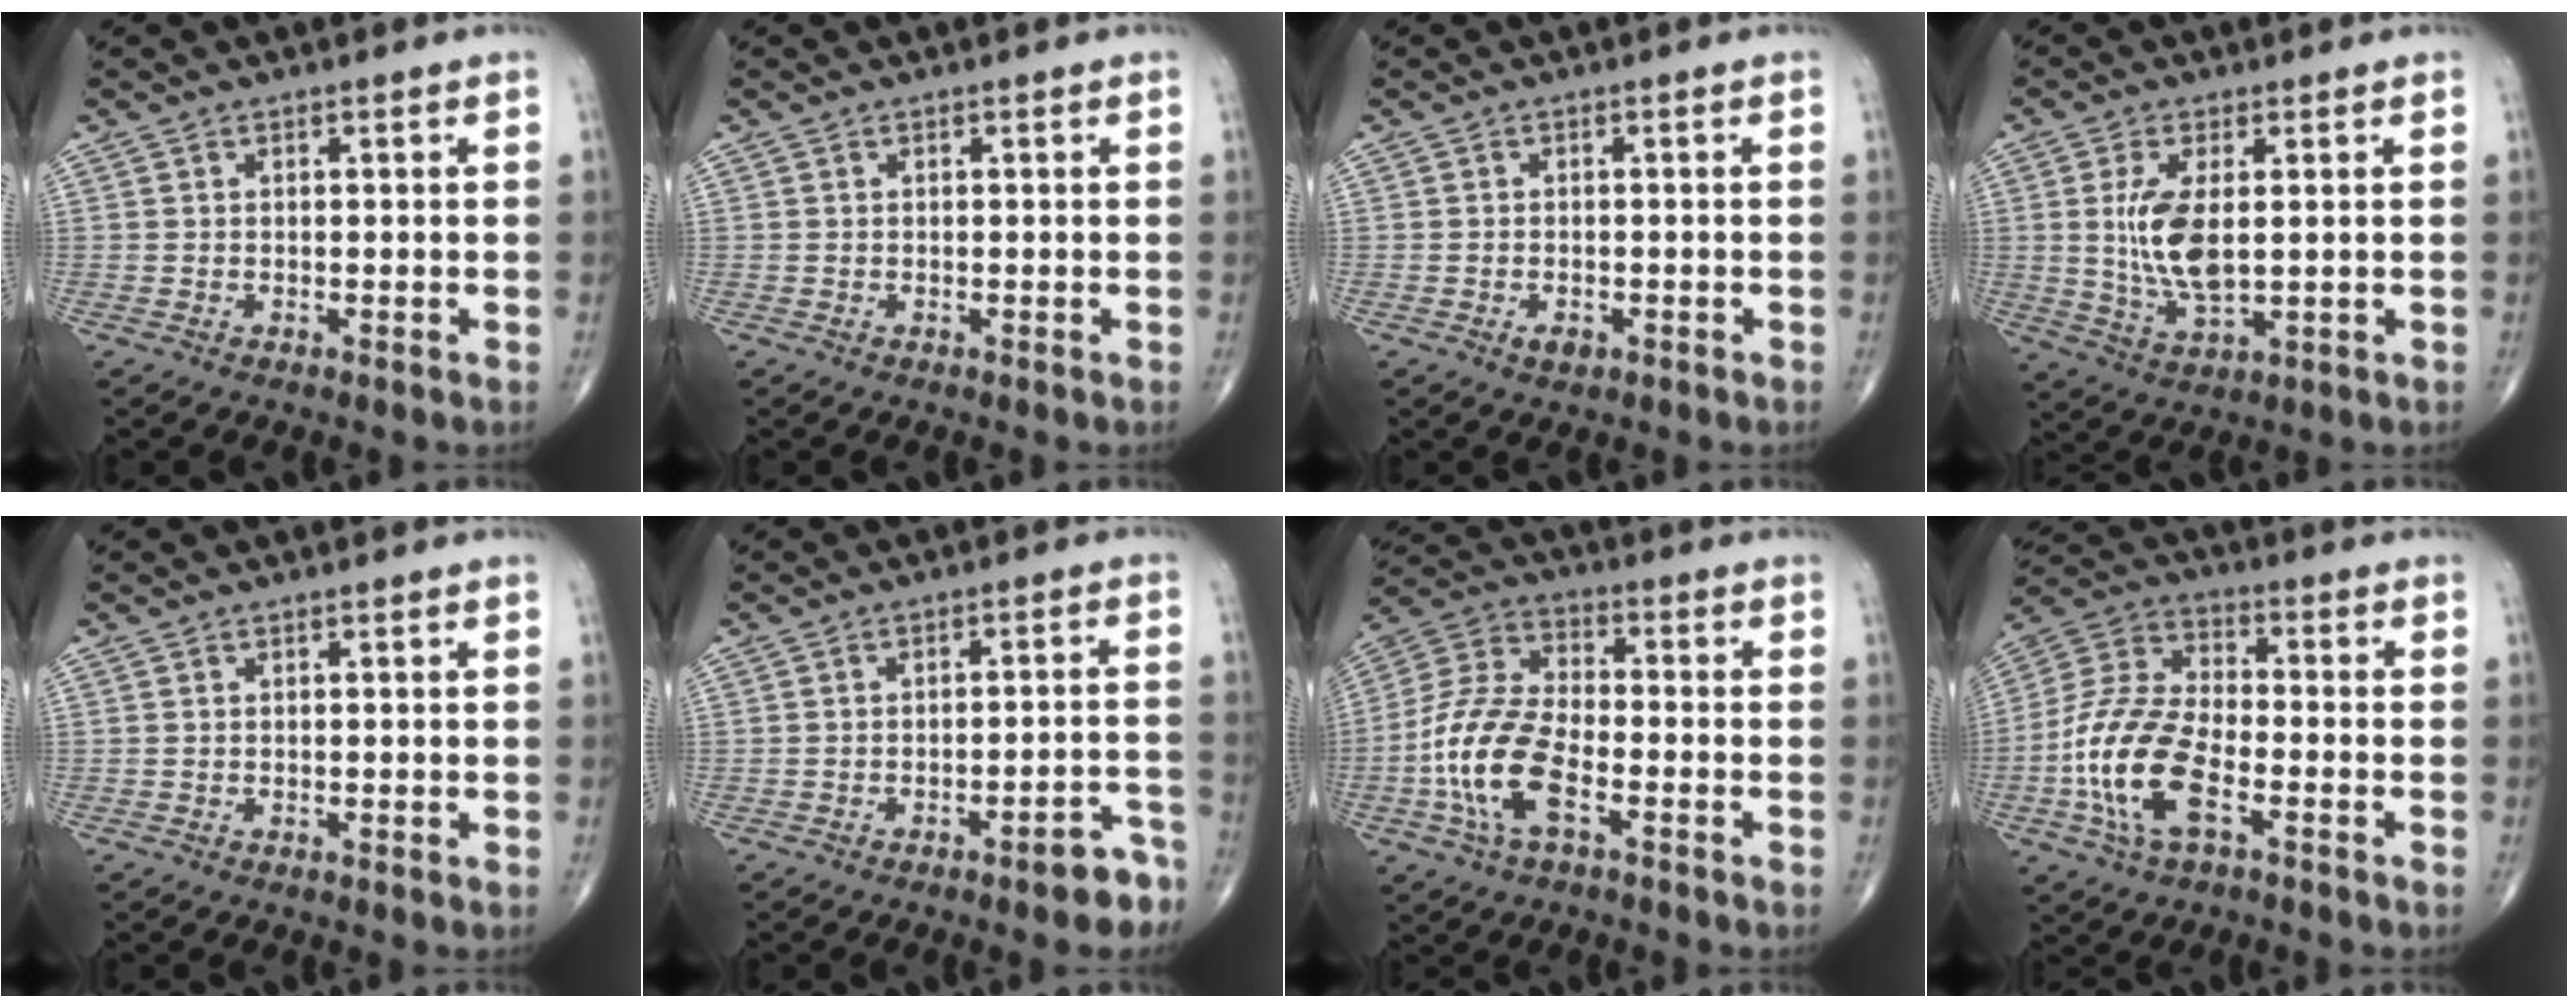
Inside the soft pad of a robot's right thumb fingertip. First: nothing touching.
{"total": 0.0}
{"total": 1.7, "force": [-0.8, 1.0, 1.2], "torque": [-0.016, 0.001, -0.012]}
{"total": 9.6, "force": [1.1, 4.2, 8.6], "torque": [-0.173, -0.016, 0.031]}
{"total": 0.0}
{"total": 5.5, "force": [-4.0, 1.5, 3.6], "torque": [-0.027, 0.039, -0.045]}
{"total": 14.3, "force": [-4.9, 6.6, 11.7], "torque": [-0.248, 0.028, -0.098]}
{"total": 15.8, "force": [-5.3, 7.3, 12.9], "torque": [-0.273, 0.025, -0.105]}